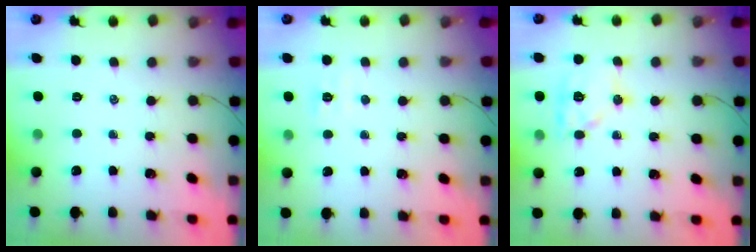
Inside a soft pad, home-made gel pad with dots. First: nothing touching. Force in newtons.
{"total": 4.7, "press": 4.7, "slide": 0.7}
{"total": 10.9, "press": 10.9, "slide": 0.6}